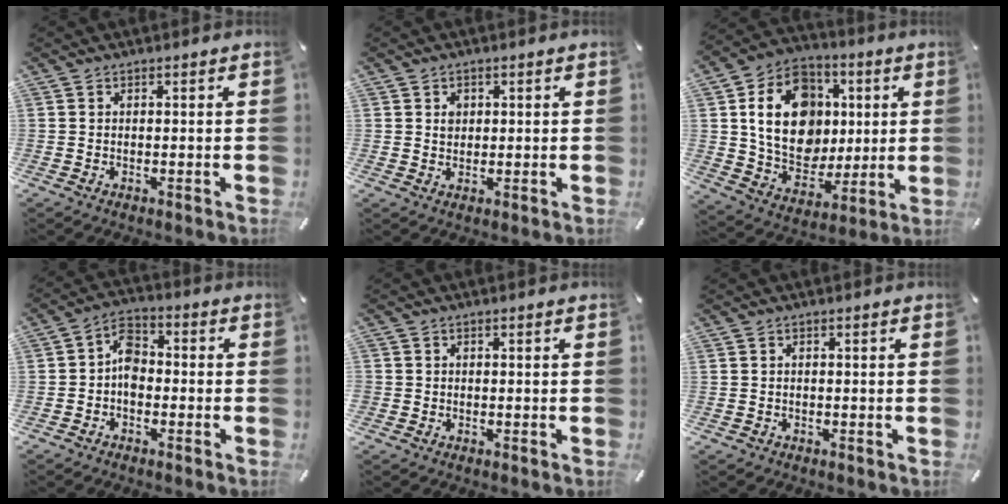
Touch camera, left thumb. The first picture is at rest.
{"total": 2.1, "force": [0.6, 1.9, 0.6], "torque": [0.001, -0.002, 0.007]}
{"total": 19.3, "force": [3.4, 15.6, 10.8], "torque": [-0.192, -0.005, 0.068]}
{"total": 6.4, "force": [-1.5, 4.6, 4.3], "torque": [-0.079, 0.023, -0.025]}
{"total": 1.1, "force": [-0.4, 1.0, 0.2], "torque": [-0.001, 0.003, -0.009]}
{"total": 0.7, "force": [-0.3, 0.6, 0.3], "torque": [-0.005, 0.003, -0.008]}